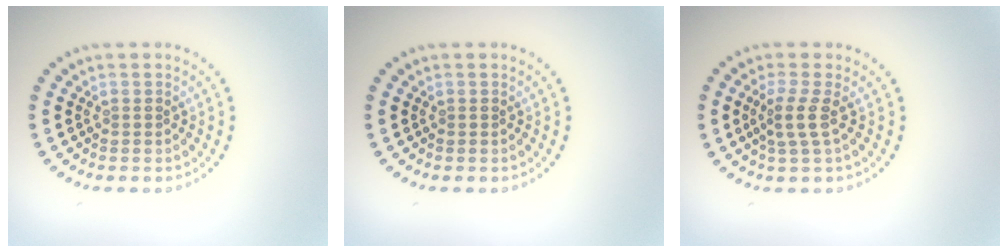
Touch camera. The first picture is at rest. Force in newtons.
{"total": 0.0}
{"total": 2.2, "press": 1.7, "slide": 1.4}